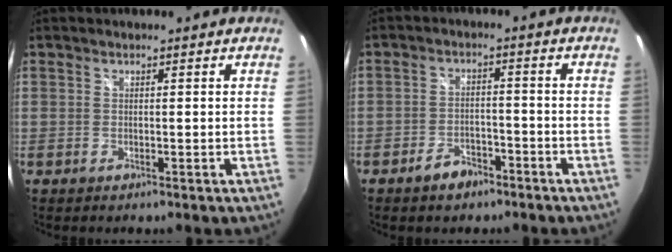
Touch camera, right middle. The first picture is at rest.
{"total": 4.9, "force": [-3.7, 2.5, 2.1], "torque": [-0.050, 0.010, -0.050]}